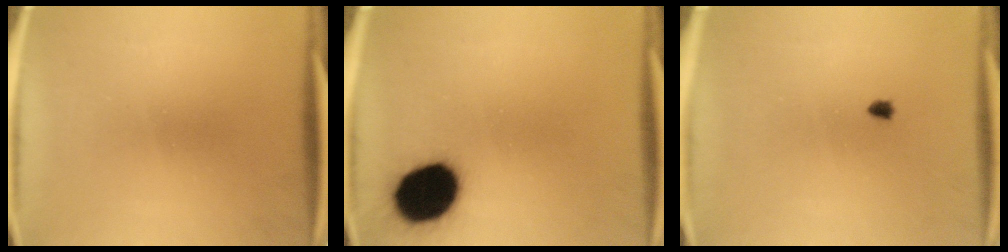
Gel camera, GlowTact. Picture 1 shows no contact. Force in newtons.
{"total": 16.5}
{"total": 0.6}